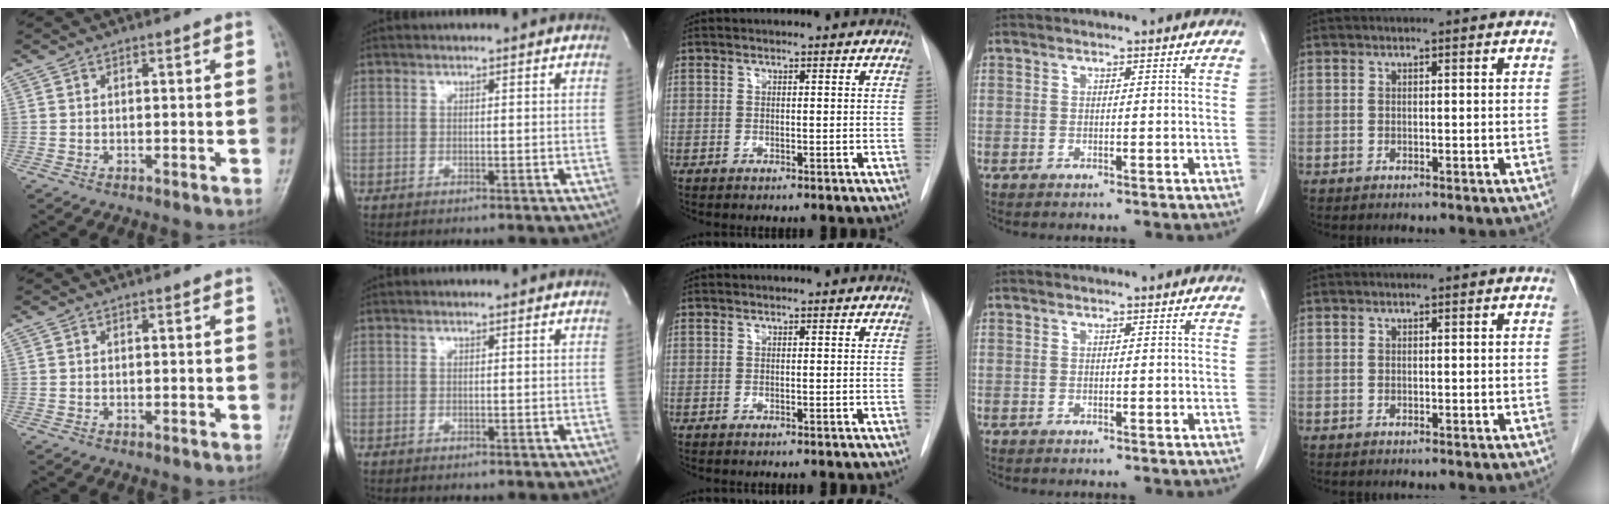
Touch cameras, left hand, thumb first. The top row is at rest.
{}